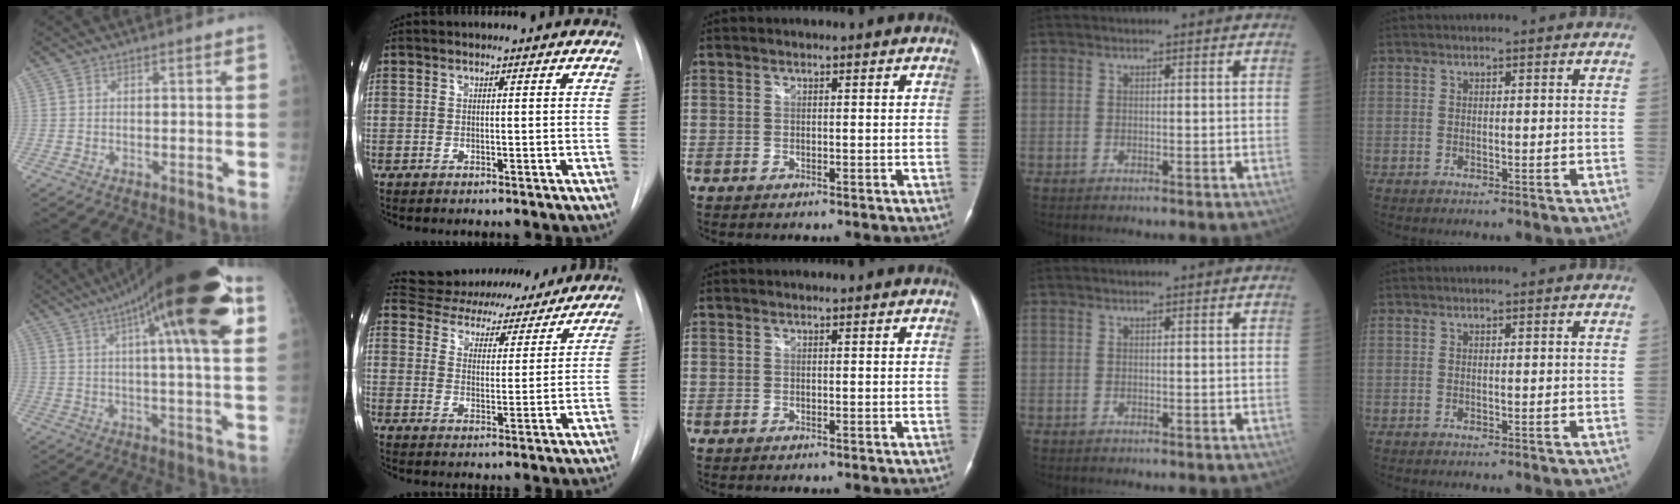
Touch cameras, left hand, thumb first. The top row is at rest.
{"thumb": {"total": 24.9, "force": [10.4, 5.0, 22.1], "torque": [-0.339, 0.012, 0.153]}, "index": {"total": 18.2, "force": [16.9, 5.7, 3.8], "torque": [-0.057, 0.011, 0.229]}}